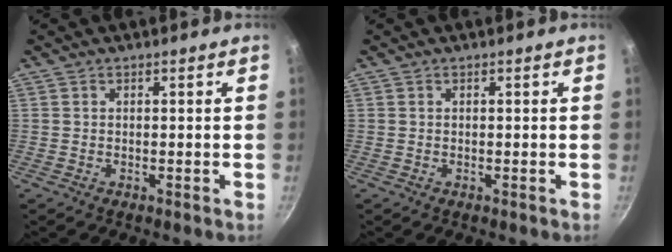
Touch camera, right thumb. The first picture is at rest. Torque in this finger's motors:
{"motor_torque": [-0.25, -0.04, -0.06, -0.07, 0.02]}